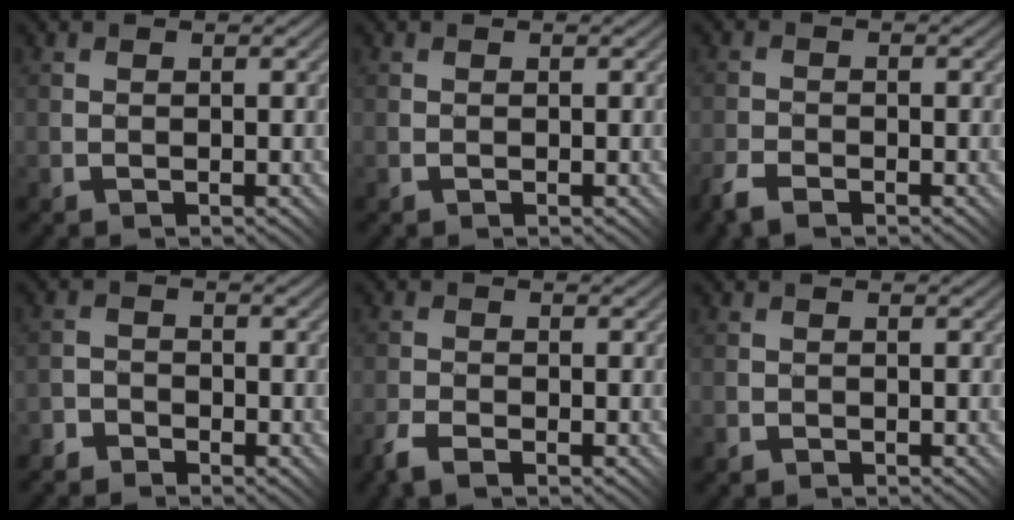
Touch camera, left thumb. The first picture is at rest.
{"total": 0.0}
{"total": 3.6, "force": [-2.6, 1.5, 1.9], "torque": [-0.043, -0.002, -0.054]}
{"total": 3.2, "force": [-2.6, 1.8, 0.2], "torque": [0.023, 0.010, -0.051]}
{"total": 3.6, "force": [-2.4, 1.5, 2.3], "torque": [-0.049, -0.002, -0.048]}
{"total": 0.7, "force": [-0.5, 0.5, -0.1], "torque": [0.004, -0.002, -0.011]}